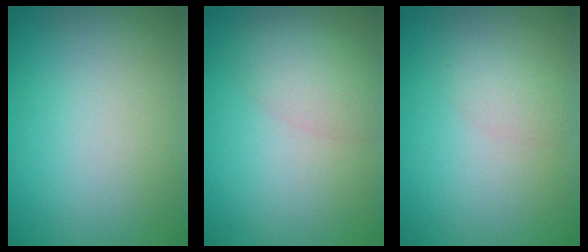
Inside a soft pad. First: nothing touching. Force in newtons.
{"total": 3.0, "press": 3.0, "slide": 0.1}
{"total": 1.6, "press": 1.6, "slide": 0.1}